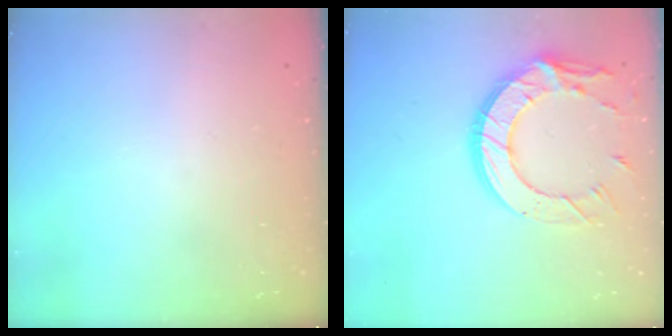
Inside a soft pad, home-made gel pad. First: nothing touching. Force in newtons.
{"total": 17.3, "press": 17.2, "slide": 1.3}